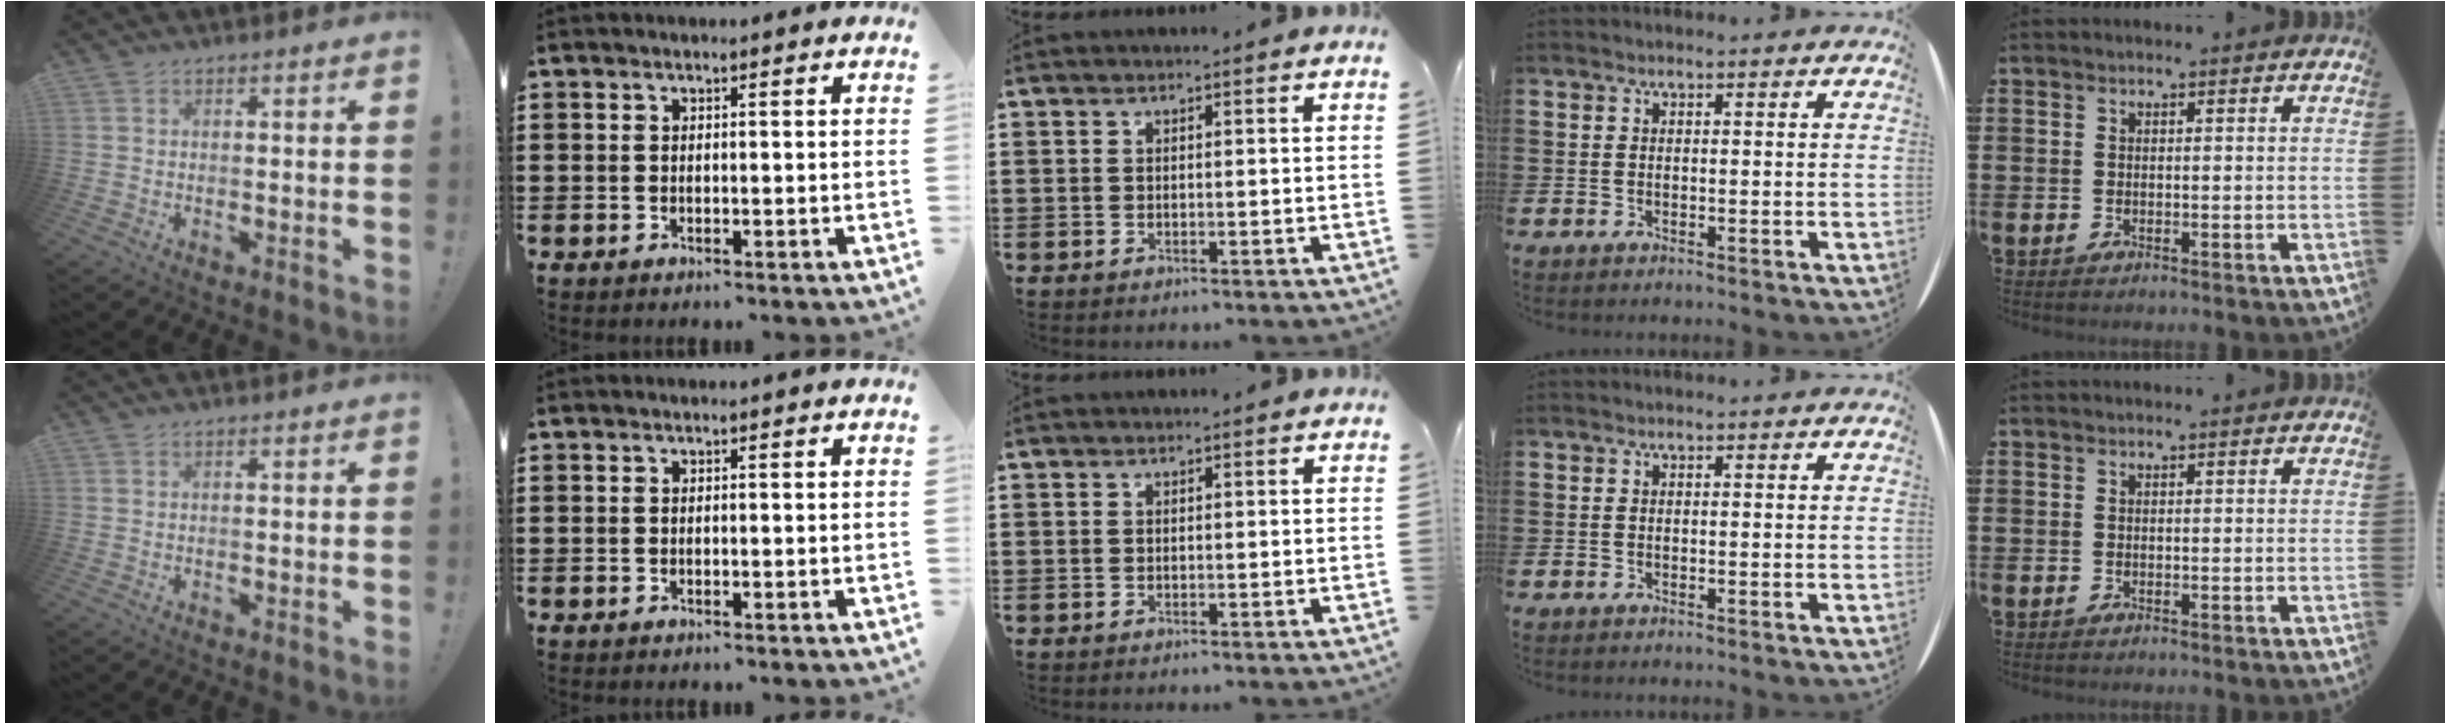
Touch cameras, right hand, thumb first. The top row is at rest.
{}